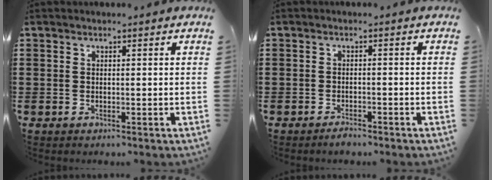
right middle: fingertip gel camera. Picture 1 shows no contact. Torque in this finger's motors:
{"motor_torque": [2.14, 0.00, -0.01, 0.03]}